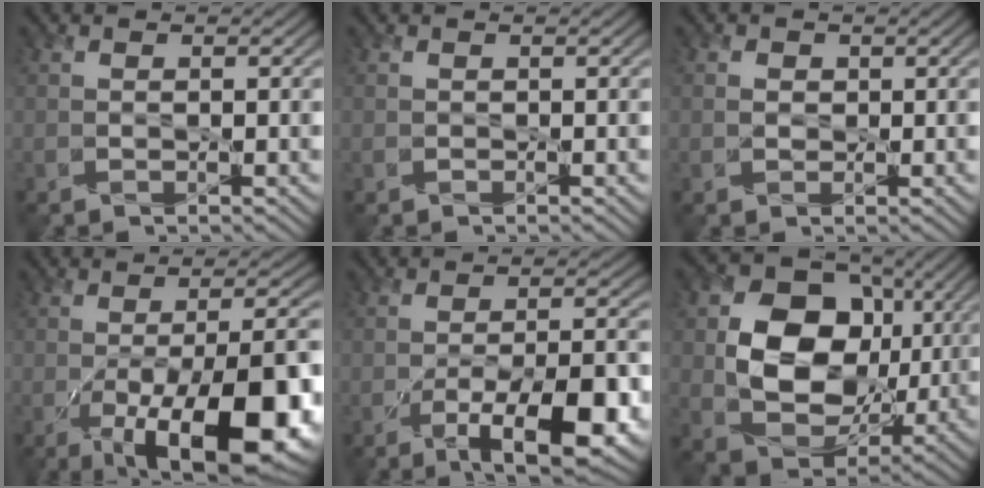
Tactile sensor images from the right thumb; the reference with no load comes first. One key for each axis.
{"total": 0.0}
{"total": 1.0, "fx": 0.2, "fy": 1.0, "fz": 0.1, "tx": -0.004, "ty": -0.002, "tz": 0.005}
{"total": 16.3, "fx": -5.7, "fy": 6.2, "fz": 14.0, "tx": -0.187, "ty": -0.018, "tz": -0.069}
{"total": 10.3, "fx": -4.8, "fy": 3.4, "fz": 8.5, "tx": -0.128, "ty": -0.003, "tz": -0.070}
{"total": 13.0, "fx": 1.0, "fy": 10.2, "fz": 7.9, "tx": -0.143, "ty": -0.006, "tz": 0.022}